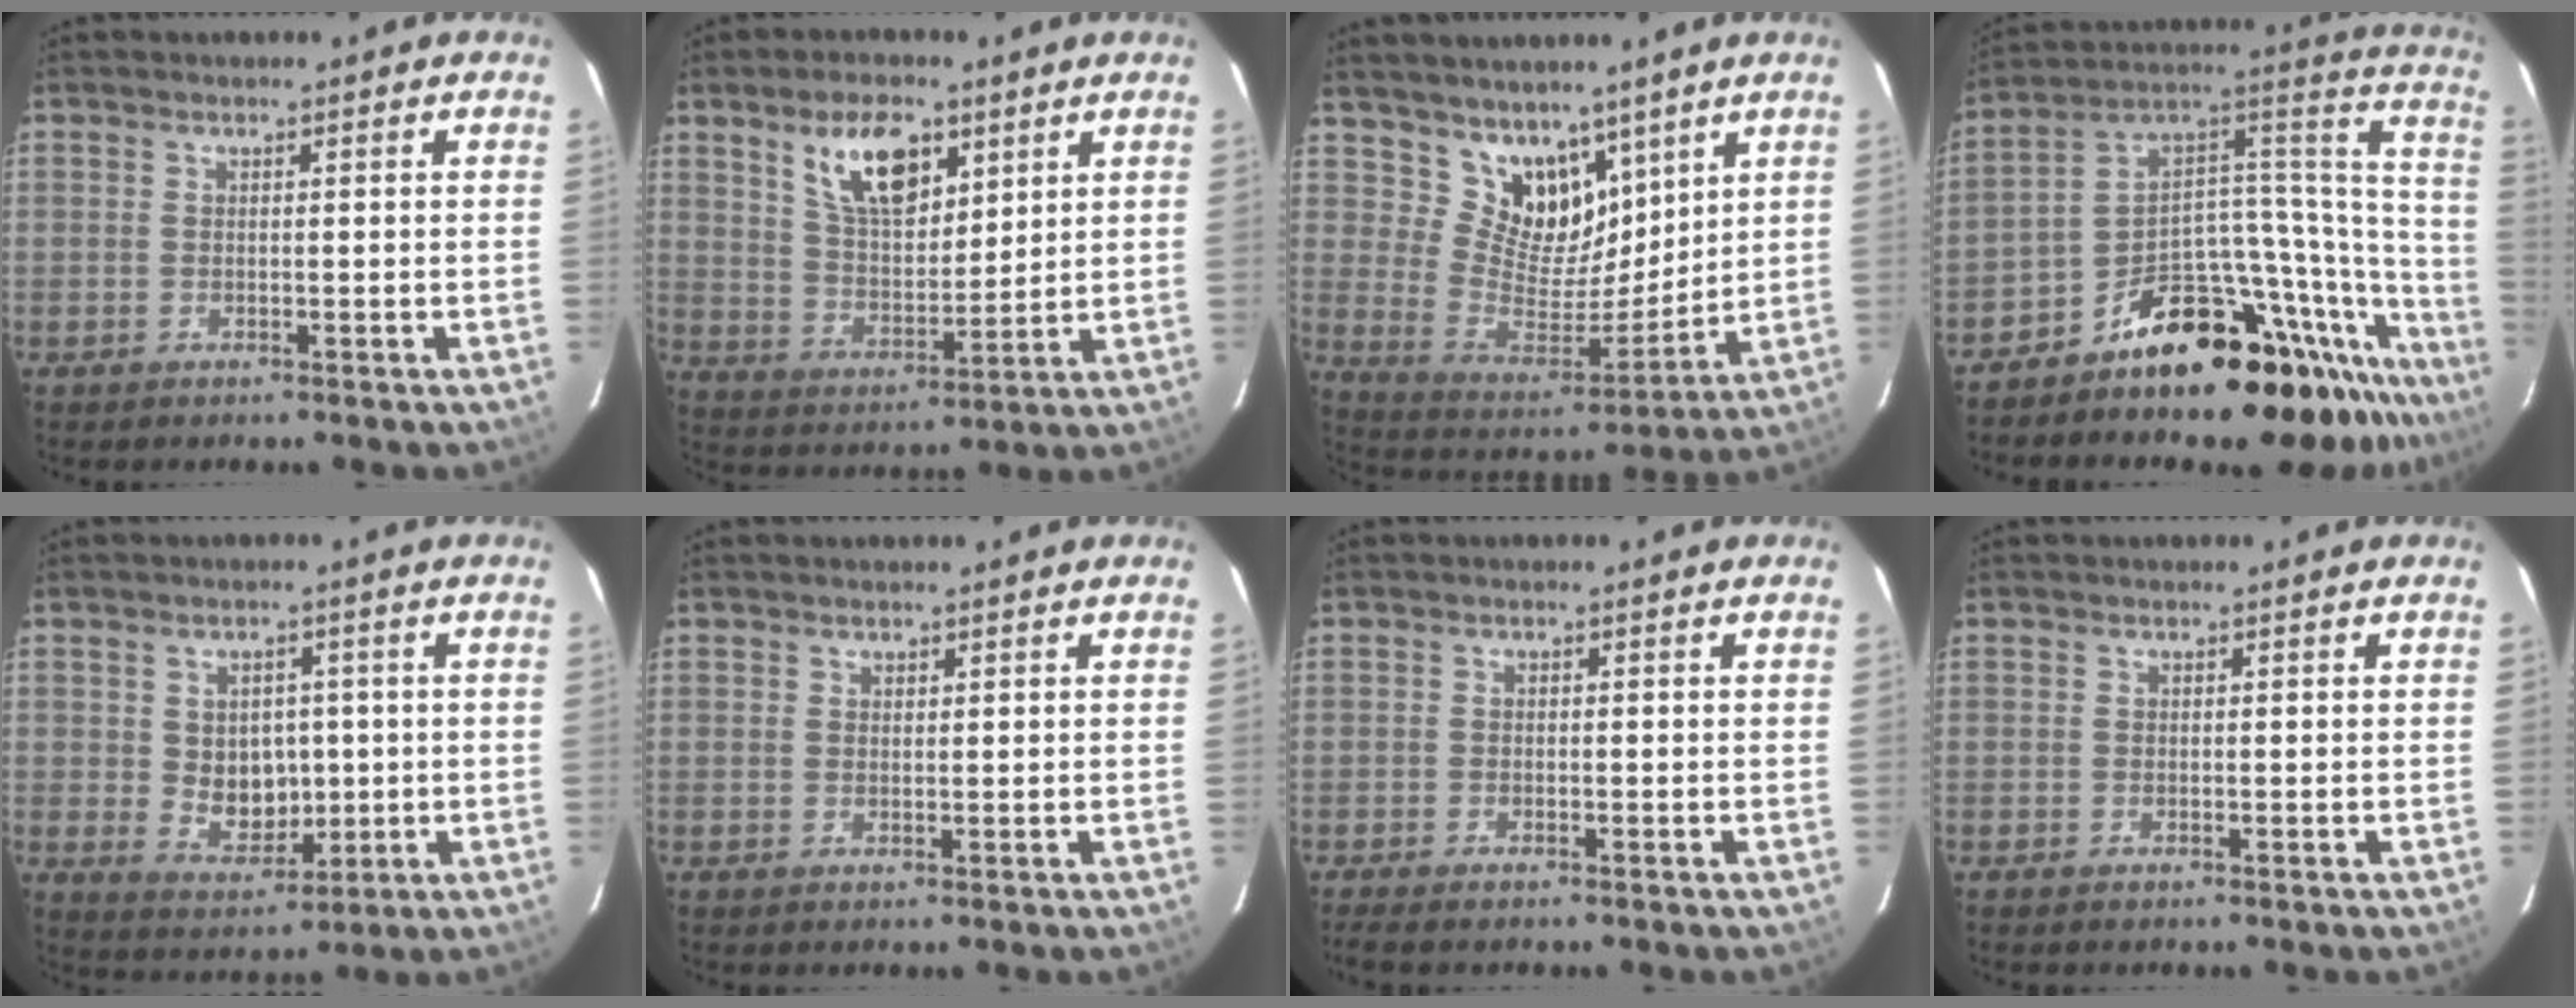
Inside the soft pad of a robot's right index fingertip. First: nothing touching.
{"total": 11.6, "force": [6.3, 5.5, 8.1], "torque": [-0.133, 0.007, 0.122]}
{"total": 12.8, "force": [8.8, 7.6, 5.4], "torque": [-0.096, -0.011, 0.173]}
{"total": 26.8, "force": [-21.0, 10.2, 13.2], "torque": [-0.118, 0.073, -0.324]}
{"total": 7.1, "force": [0.1, 5.8, 4.1], "torque": [-0.073, -0.001, 0.019]}
{"total": 0.7, "force": [0.5, 0.4, 0.0], "torque": [0.000, 0.002, 0.009]}
{"total": 2.7, "force": [-2.3, 0.6, 1.3], "torque": [-0.036, -0.011, -0.042]}
{"total": 0.0}